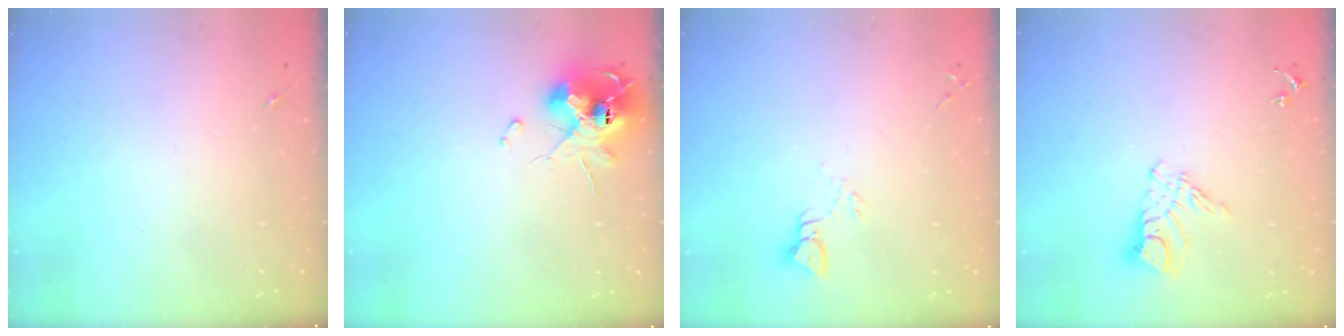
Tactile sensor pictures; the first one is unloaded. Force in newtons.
{"total": 12.8, "press": 12.7, "slide": 1.1}
{"total": 3.7, "press": 3.7, "slide": 0.2}
{"total": 9.9, "press": 9.9, "slide": 0.8}